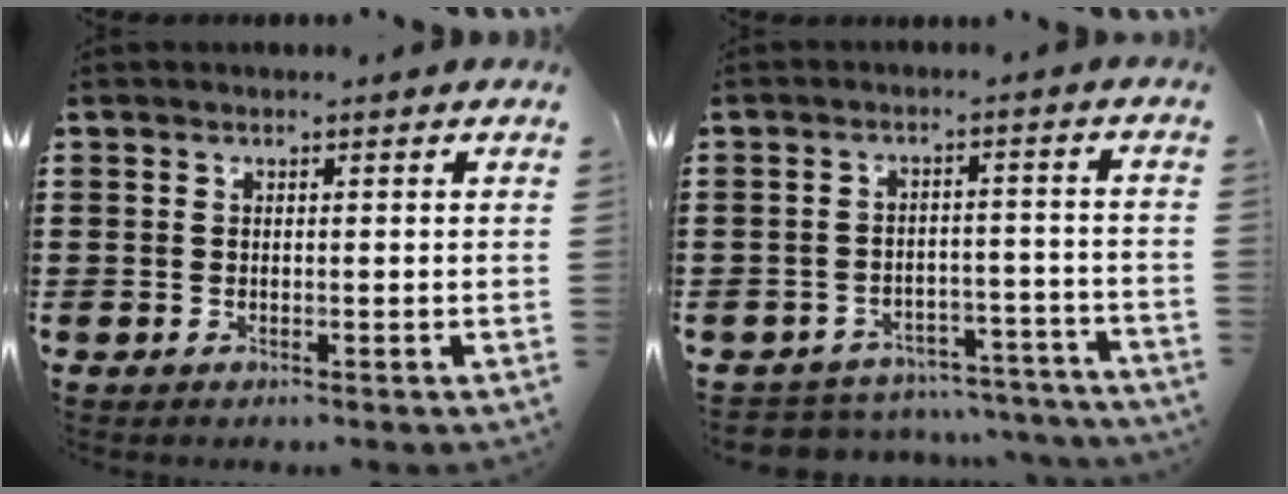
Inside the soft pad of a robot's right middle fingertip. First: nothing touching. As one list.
[{"total": 4.6, "force": [-4.5, 0.6, 0.1], "torque": [-0.004, 0.010, -0.096]}]